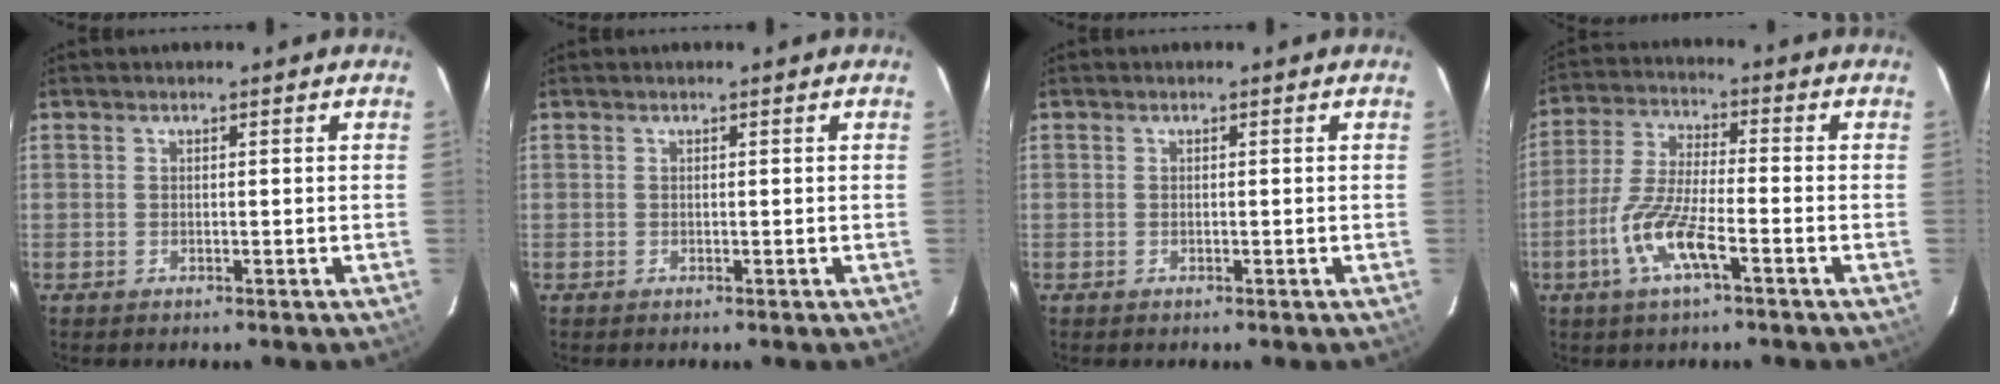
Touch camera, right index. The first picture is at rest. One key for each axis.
{"total": 0.0}
{"total": 0.0}
{"total": 10.3, "fx": -4.8, "fy": 2.0, "fz": 8.9, "tx": -0.191, "ty": -0.007, "tz": -0.095}